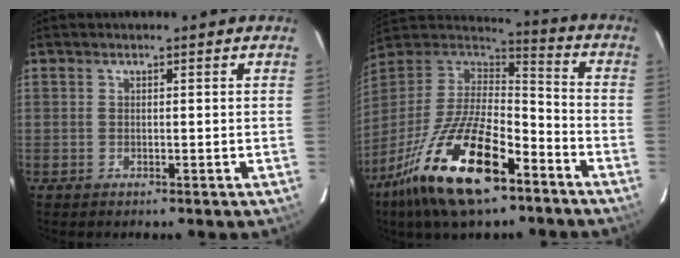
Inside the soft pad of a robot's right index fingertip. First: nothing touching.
{"total": 23.6, "force": [-13.5, 8.9, 17.1], "torque": [-0.344, -0.036, -0.244]}